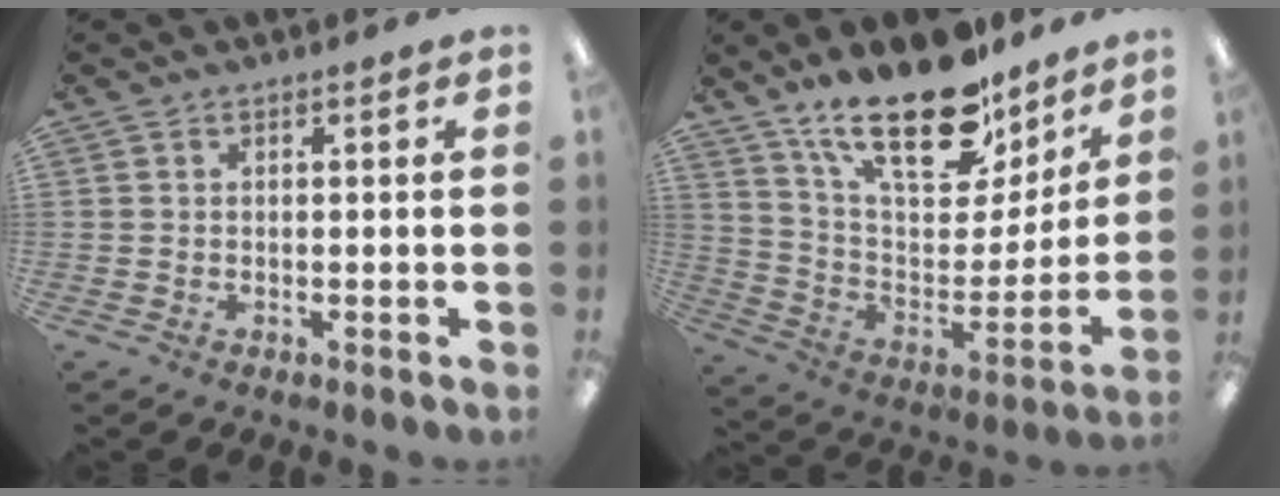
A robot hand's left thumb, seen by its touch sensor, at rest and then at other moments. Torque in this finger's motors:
{"motor_torque": [2.48, 1.47, 1.56, -1.22, 0.48]}